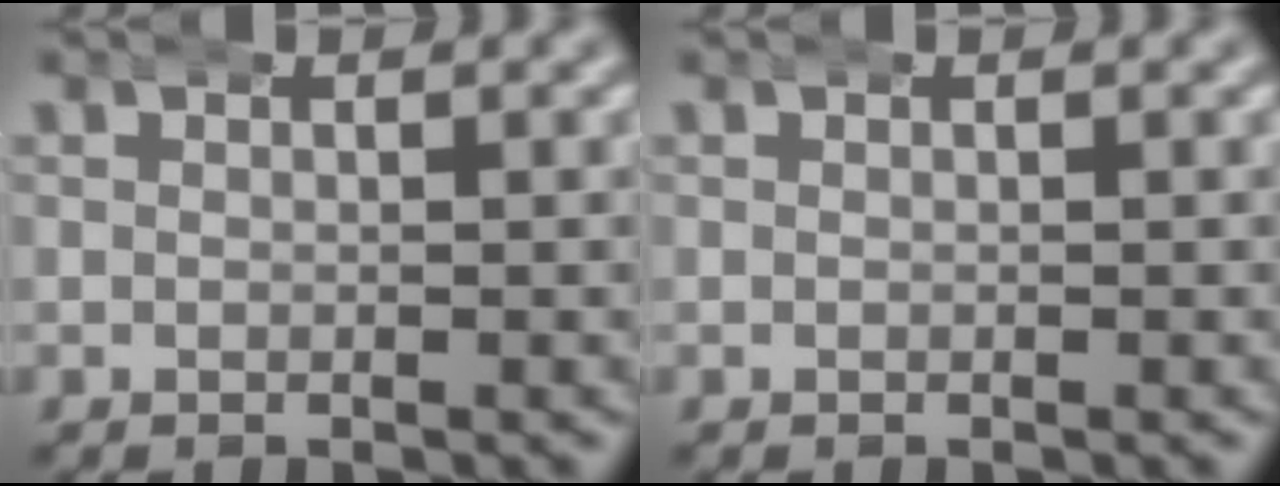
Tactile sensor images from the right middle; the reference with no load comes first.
{"total": 0.0}